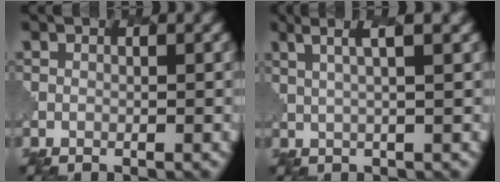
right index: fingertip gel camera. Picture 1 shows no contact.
{"total": 3.4, "force": [1.7, 0.7, 2.9], "torque": [-0.038, 0.007, 0.031]}